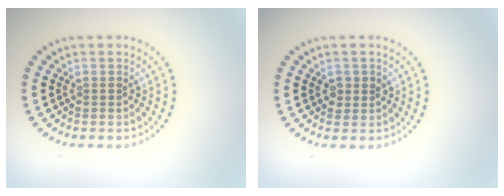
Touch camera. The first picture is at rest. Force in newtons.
{"total": 1.4, "press": 1.3, "slide": 0.4}